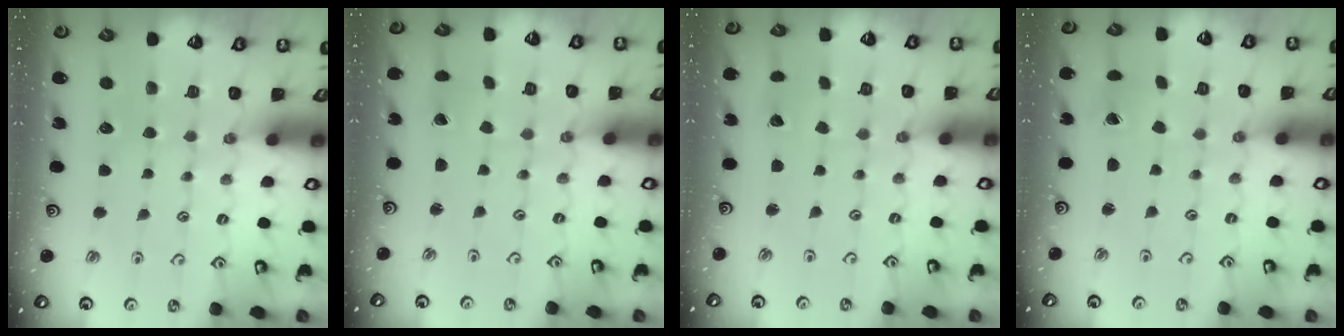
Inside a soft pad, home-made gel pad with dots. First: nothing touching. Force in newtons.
{"total": 0.7, "press": 0.7, "slide": 0.1}
{"total": 1.7, "press": 1.7, "slide": 0.1}
{"total": 1.6, "press": 1.5, "slide": 0.3}